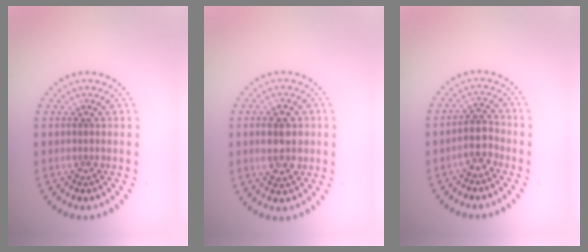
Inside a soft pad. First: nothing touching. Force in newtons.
{"total": 4.3, "press": 4.3, "slide": 0.3}
{"total": 2.5, "press": 2.2, "slide": 1.2}